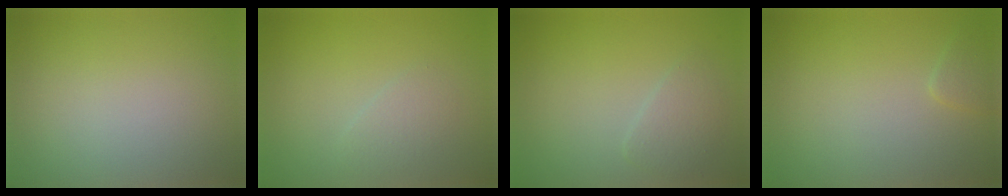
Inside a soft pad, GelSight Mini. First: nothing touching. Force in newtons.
{"total": 1.3, "press": 1.3, "slide": 0.1}
{"total": 1.7, "press": 1.7, "slide": 0.1}
{"total": 1.0, "press": 1.0, "slide": 0.0}